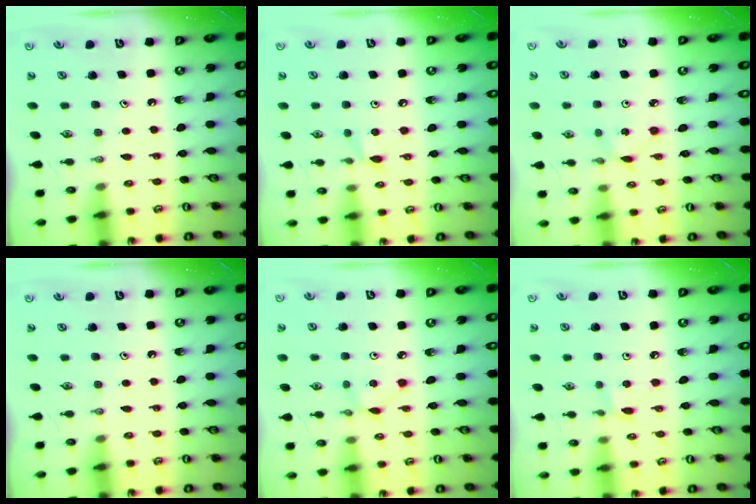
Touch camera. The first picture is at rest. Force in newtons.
{"total": 5.8, "press": 5.8, "slide": 0.5}
{"total": 1.0, "press": 1.0, "slide": 0.1}
{"total": 0.0}
{"total": 1.9, "press": 1.9, "slide": 0.2}
{"total": 3.0, "press": 2.9, "slide": 0.4}